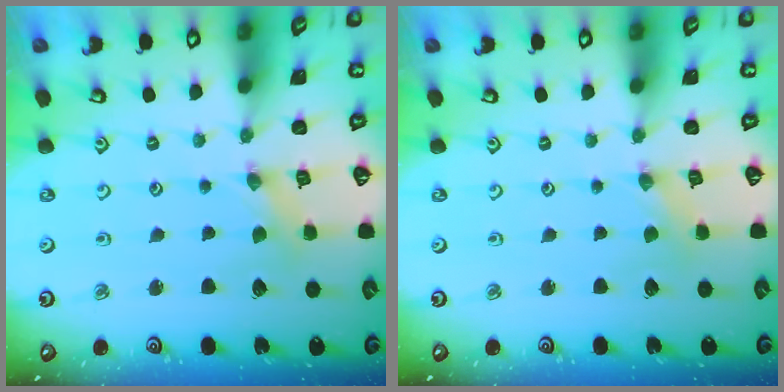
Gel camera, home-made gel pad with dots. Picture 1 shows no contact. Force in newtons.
{"total": 0.0}